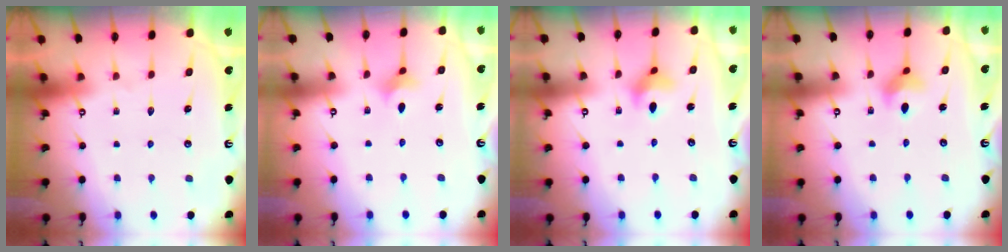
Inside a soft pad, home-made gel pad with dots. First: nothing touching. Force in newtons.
{"total": 2.6, "press": 2.5, "slide": 0.7}
{"total": 4.3, "press": 4.2, "slide": 0.6}
{"total": 5.0, "press": 5.0, "slide": 0.5}